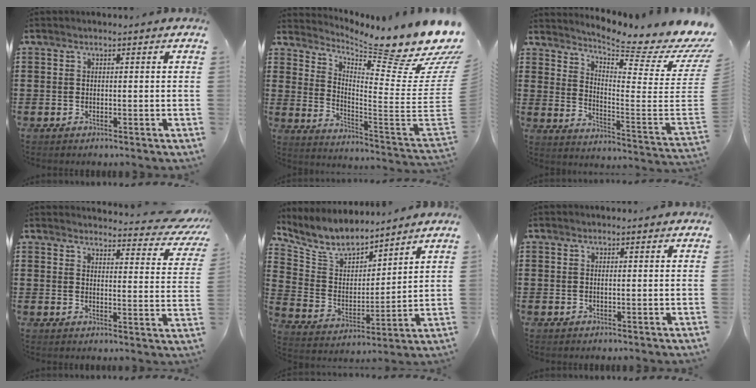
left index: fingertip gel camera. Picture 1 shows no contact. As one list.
[{"total": 12.1, "force": [10.4, 0.8, 6.0], "torque": [-0.102, -0.103, 0.165]}, {"total": 6.7, "force": [5.9, -0.8, 3.0], "torque": [-0.067, -0.074, 0.089]}, {"total": 4.4, "force": [4.1, 0.4, 1.5], "torque": [-0.032, -0.031, 0.067]}, {"total": 7.9, "force": [7.1, 2.6, 2.0], "torque": [-0.080, -0.042, 0.128]}, {"total": 0.0}]